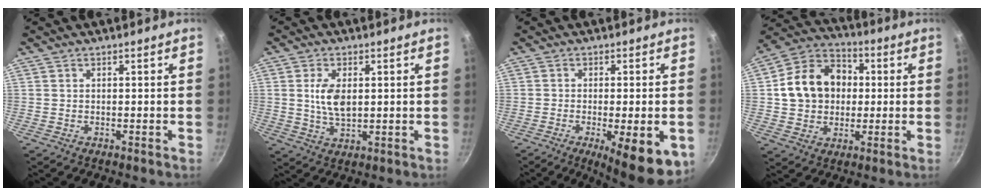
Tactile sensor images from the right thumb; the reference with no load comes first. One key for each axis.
{"total": 6.5, "fx": 1.0, "fy": 3.5, "fz": 5.4, "tx": -0.099, "ty": -0.009, "tz": 0.021}
{"total": 12.4, "fx": -4.2, "fy": 3.4, "fz": 11.2, "tx": -0.140, "ty": 0.002, "tz": -0.053}
{"total": 15.0, "fx": 1.4, "fy": 12.2, "fz": 8.6, "tx": -0.120, "ty": 0.027, "tz": 0.013}